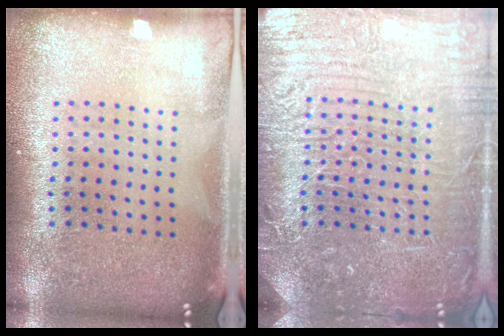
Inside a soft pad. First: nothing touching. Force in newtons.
{"total": 7.7, "press": 7.7, "slide": 1.1}